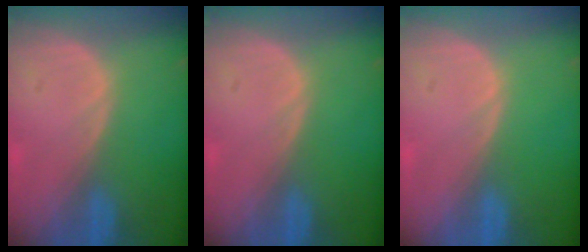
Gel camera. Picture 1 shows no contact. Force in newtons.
{"total": 0.0}
{"total": 0.0}